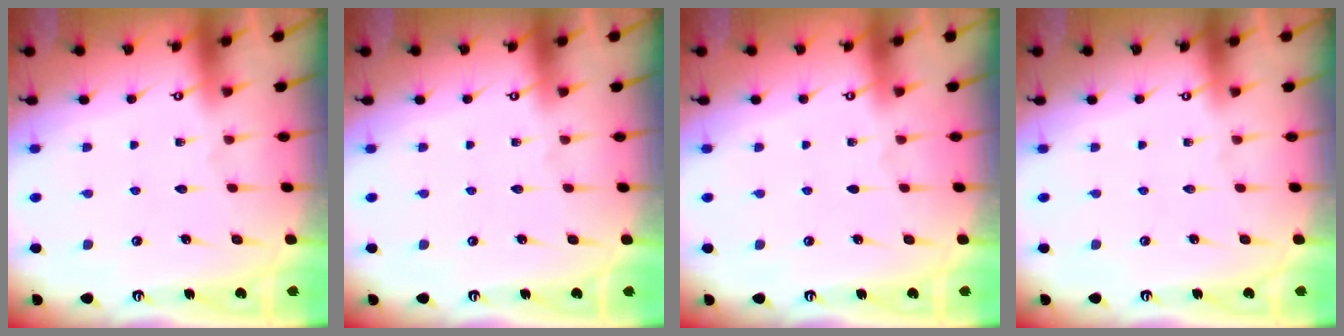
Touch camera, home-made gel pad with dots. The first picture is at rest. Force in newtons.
{"total": 0.0}
{"total": 0.0}
{"total": 0.0}